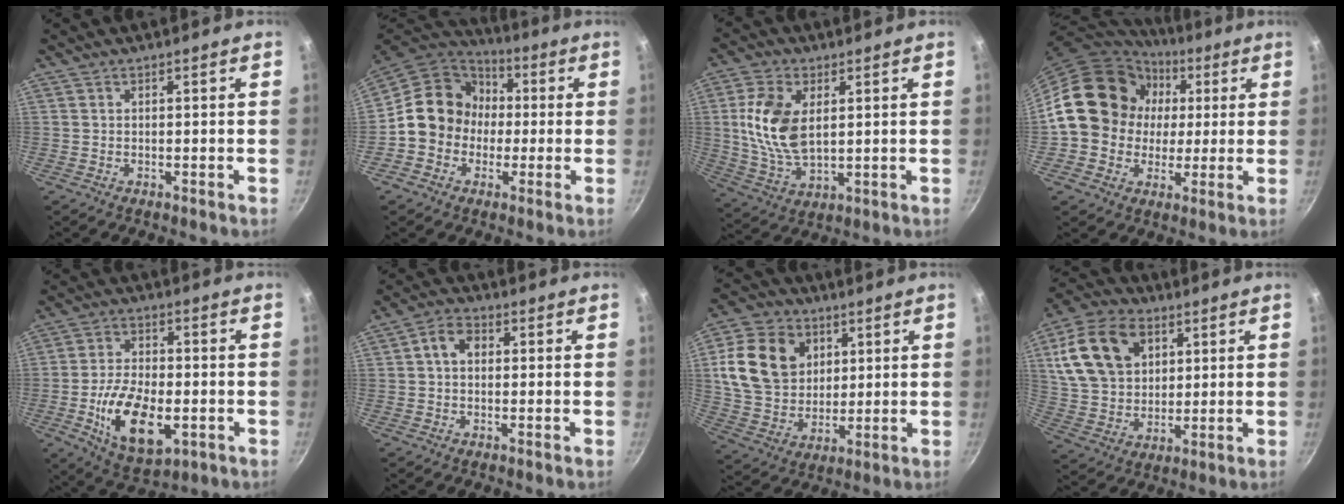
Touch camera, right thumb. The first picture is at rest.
{"total": 14.0, "force": [-0.4, 12.6, 6.1], "torque": [-0.060, 0.040, -0.024]}
{"total": 13.1, "force": [2.5, 7.5, 10.4], "torque": [-0.198, -0.014, 0.054]}
{"total": 18.1, "force": [2.4, 15.9, 8.2], "torque": [-0.117, 0.021, 0.036]}
{"total": 14.9, "force": [-3.6, 8.0, 12.0], "torque": [-0.204, 0.008, -0.056]}
{"total": 5.0, "force": [0.8, 3.7, 3.3], "torque": [-0.044, 0.011, 0.003]}
{"total": 17.7, "force": [4.8, 13.8, 10.0], "torque": [-0.167, -0.010, 0.090]}
{"total": 17.7, "force": [6.1, 12.7, 10.7], "torque": [-0.182, -0.001, 0.112]}